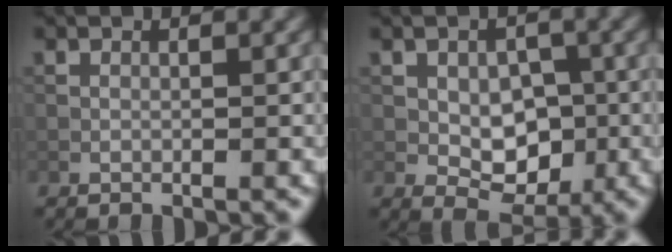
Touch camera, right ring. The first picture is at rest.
{"total": 4.6, "force": [-0.5, 3.2, 3.4], "torque": [-0.050, -0.004, -0.005]}